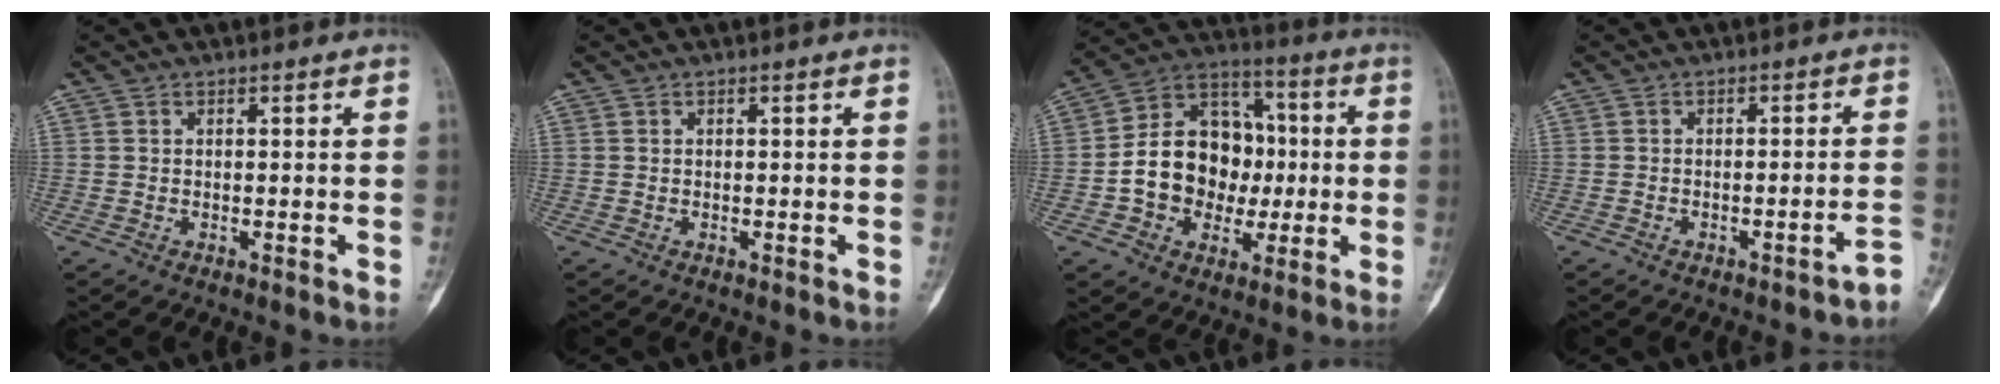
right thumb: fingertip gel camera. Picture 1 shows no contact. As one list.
[{"total": 0.0}, {"total": 17.5, "force": [-1.2, 14.0, 10.5], "torque": [-0.119, 0.043, -0.018]}, {"total": 2.7, "force": [-2.3, 0.8, 1.3], "torque": [0.001, 0.033, -0.028]}]